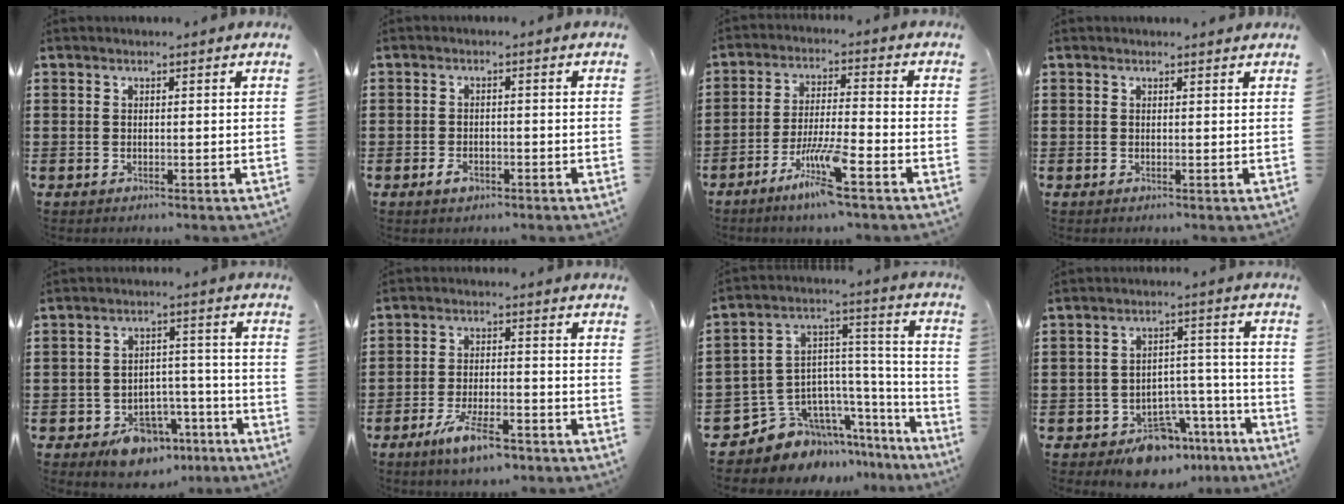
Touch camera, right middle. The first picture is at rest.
{"total": 2.0, "force": [-1.2, 1.1, 1.2], "torque": [-0.024, 0.000, -0.022]}
{"total": 7.6, "force": [-5.0, 0.5, 5.7], "torque": [-0.116, -0.008, -0.095]}
{"total": 0.0}
{"total": 8.1, "force": [-6.2, 4.3, 3.1], "torque": [-0.046, 0.039, -0.109]}
{"total": 6.9, "force": [-4.7, 1.8, 4.8], "torque": [-0.101, -0.003, -0.087]}
{"total": 8.1, "force": [-6.1, 5.2, 1.0], "torque": [-0.047, -0.012, -0.112]}
{"total": 8.2, "force": [-7.0, 3.5, 2.5], "torque": [-0.031, 0.036, -0.123]}